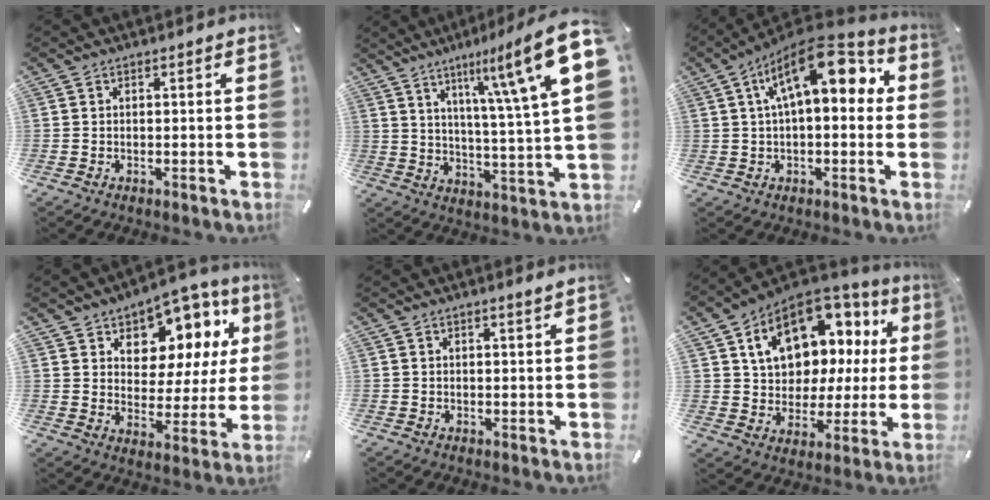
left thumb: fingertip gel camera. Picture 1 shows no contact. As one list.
[{"total": 19.2, "force": [9.3, 3.4, 16.4], "torque": [-0.241, -0.050, 0.130]}, {"total": 16.2, "force": [5.3, 7.4, 13.3], "torque": [-0.207, -0.017, 0.088]}, {"total": 10.3, "force": [6.3, 7.5, 3.3], "torque": [-0.051, -0.062, 0.114]}, {"total": 1.2, "force": [1.0, 0.1, 0.7], "torque": [-0.013, -0.001, 0.018]}, {"total": 16.6, "force": [7.7, 11.5, 9.1], "torque": [-0.149, -0.042, 0.141]}]